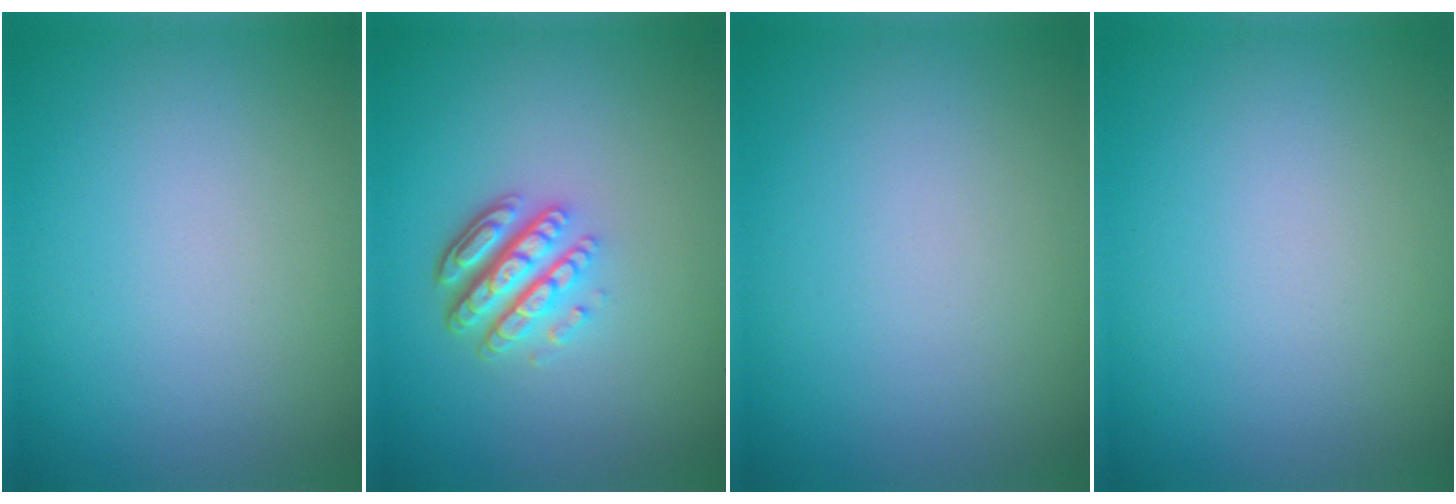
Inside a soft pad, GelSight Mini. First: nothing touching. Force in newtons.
{"total": 4.8, "press": 3.4, "slide": 3.4}
{"total": 0.0}
{"total": 0.0}